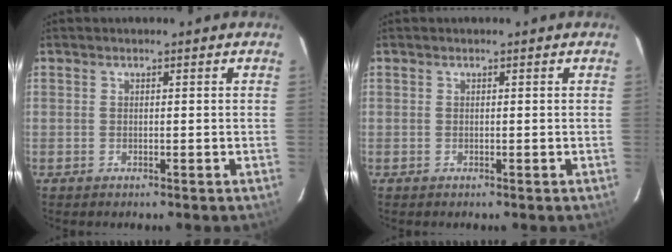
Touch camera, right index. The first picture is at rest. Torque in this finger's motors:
{"motor_torque": [0.00, 0.00, -0.02, 0.00]}